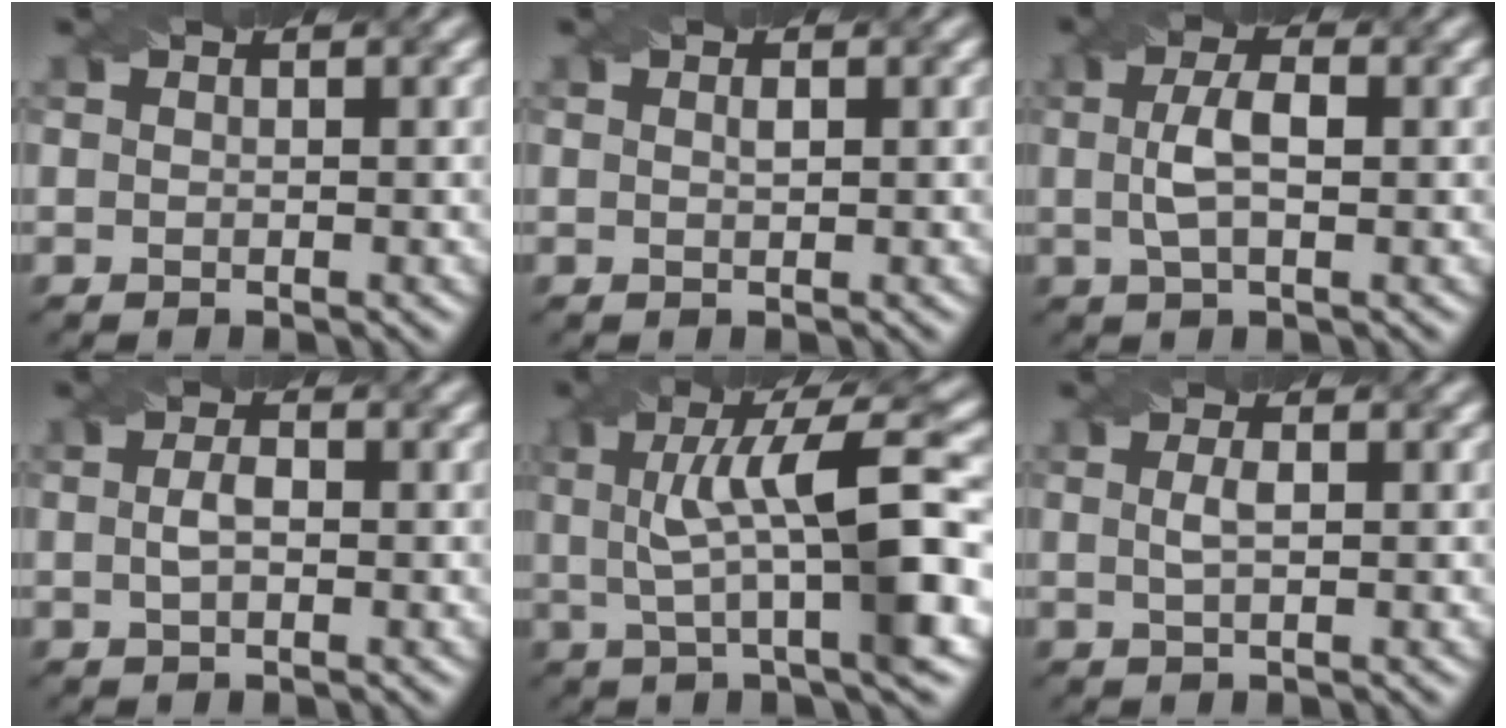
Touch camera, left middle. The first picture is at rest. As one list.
[{"total": 0.6, "force": [0.2, 0.2, 0.5], "torque": [-0.012, 0.002, 0.005]}, {"total": 3.3, "force": [0.2, 1.2, 3.1], "torque": [-0.069, 0.006, 0.000]}, {"total": 1.8, "force": [-0.1, 0.8, 1.5], "torque": [-0.036, 0.002, -0.003]}, {"total": 9.5, "force": [1.0, 2.0, 9.3], "torque": [-0.141, 0.012, 0.018]}, {"total": 1.4, "force": [0.1, 0.4, 1.4], "torque": [-0.029, 0.005, 0.003]}]